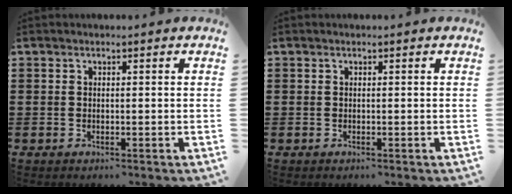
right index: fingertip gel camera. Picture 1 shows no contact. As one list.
[{"total": 0.0}]